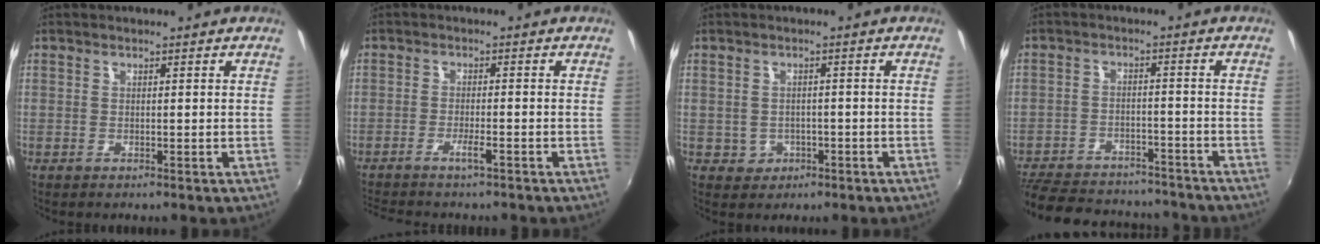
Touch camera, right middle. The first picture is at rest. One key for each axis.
{"total": 4.8, "fx": -4.0, "fy": 0.3, "fz": 2.6, "tx": -0.063, "ty": -0.004, "tz": -0.071}
{"total": 3.7, "fx": -1.2, "fy": 3.4, "fz": 0.9, "tx": -0.031, "ty": 0.006, "tz": -0.006}
{"total": 22.1, "fx": -18.4, "fy": 8.9, "fz": 8.4, "tx": -0.201, "ty": 0.016, "tz": -0.247}